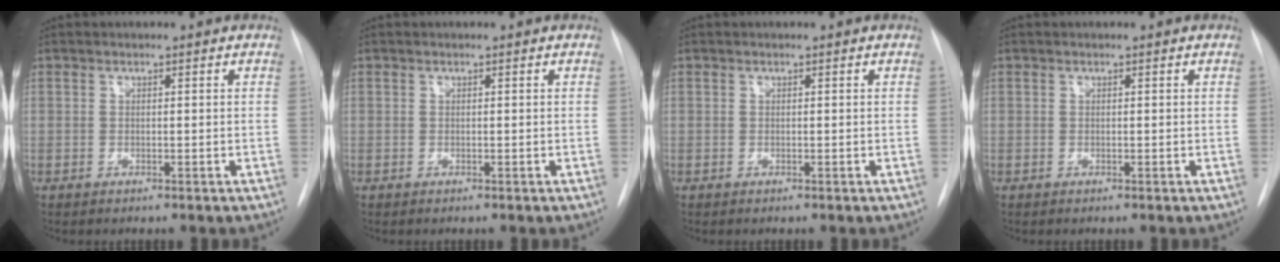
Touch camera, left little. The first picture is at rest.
{"total": 0.0}
{"total": 0.0}
{"total": 0.0}